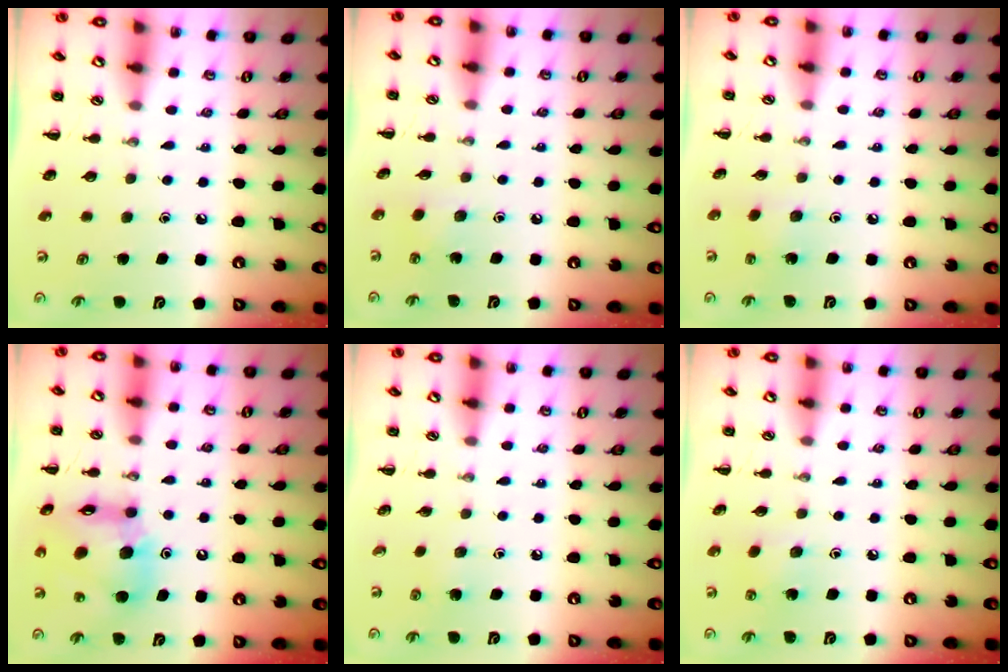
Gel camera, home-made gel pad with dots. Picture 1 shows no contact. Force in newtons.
{"total": 2.8, "press": 2.7, "slide": 0.9}
{"total": 2.9, "press": 2.8, "slide": 0.9}
{"total": 15.3, "press": 14.6, "slide": 4.4}
{"total": 2.7, "press": 2.6, "slide": 1.0}
{"total": 2.8, "press": 2.7, "slide": 0.8}